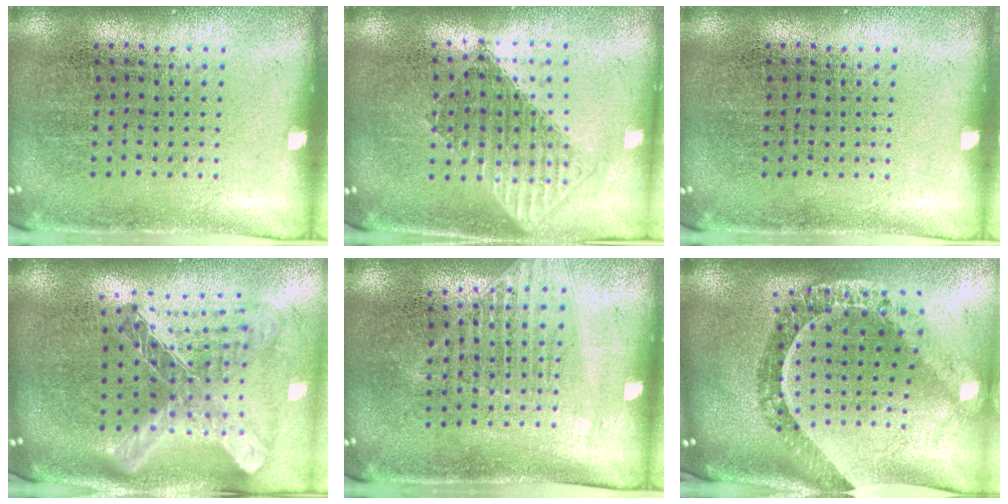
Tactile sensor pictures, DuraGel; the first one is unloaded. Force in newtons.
{"total": 1.6, "press": 1.4, "slide": 0.9}
{"total": 0.0}
{"total": 2.8, "press": 2.0, "slide": 1.9}
{"total": 1.3, "press": 1.2, "slide": 0.5}
{"total": 2.0, "press": 1.8, "slide": 0.9}